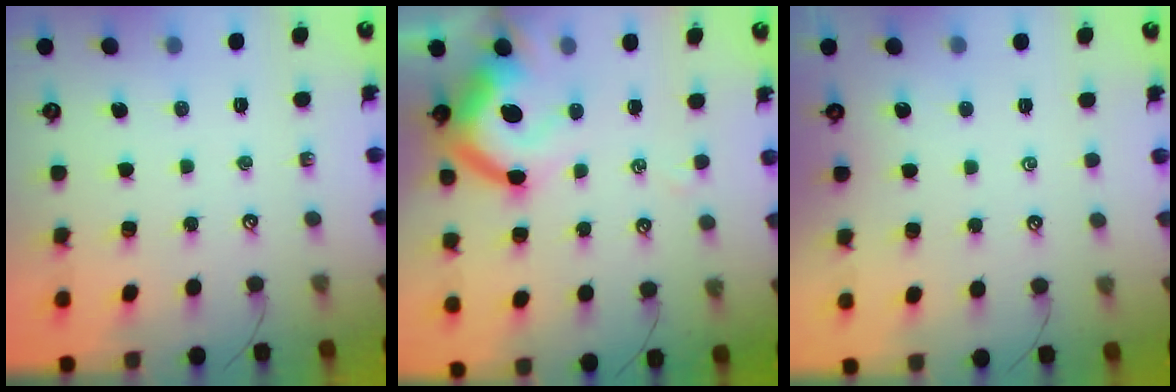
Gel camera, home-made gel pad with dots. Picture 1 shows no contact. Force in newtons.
{"total": 14.0, "press": 13.9, "slide": 1.8}
{"total": 3.1, "press": 3.1, "slide": 0.1}